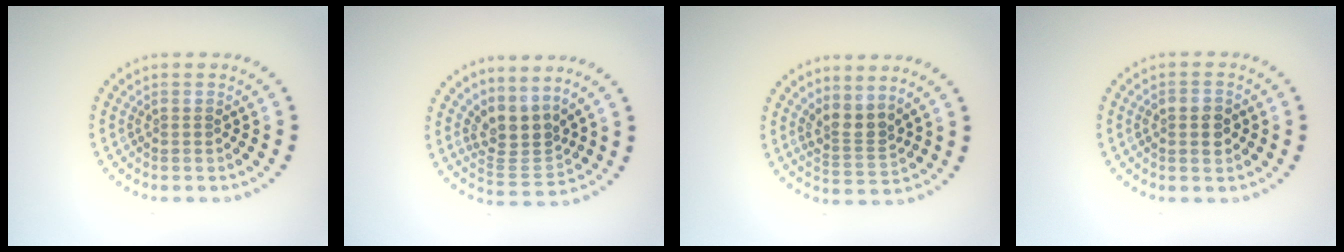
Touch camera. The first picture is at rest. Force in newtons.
{"total": 3.4, "press": 2.5, "slide": 2.3}
{"total": 2.6, "press": 1.9, "slide": 1.7}
{"total": 2.8, "press": 2.8, "slide": 0.1}